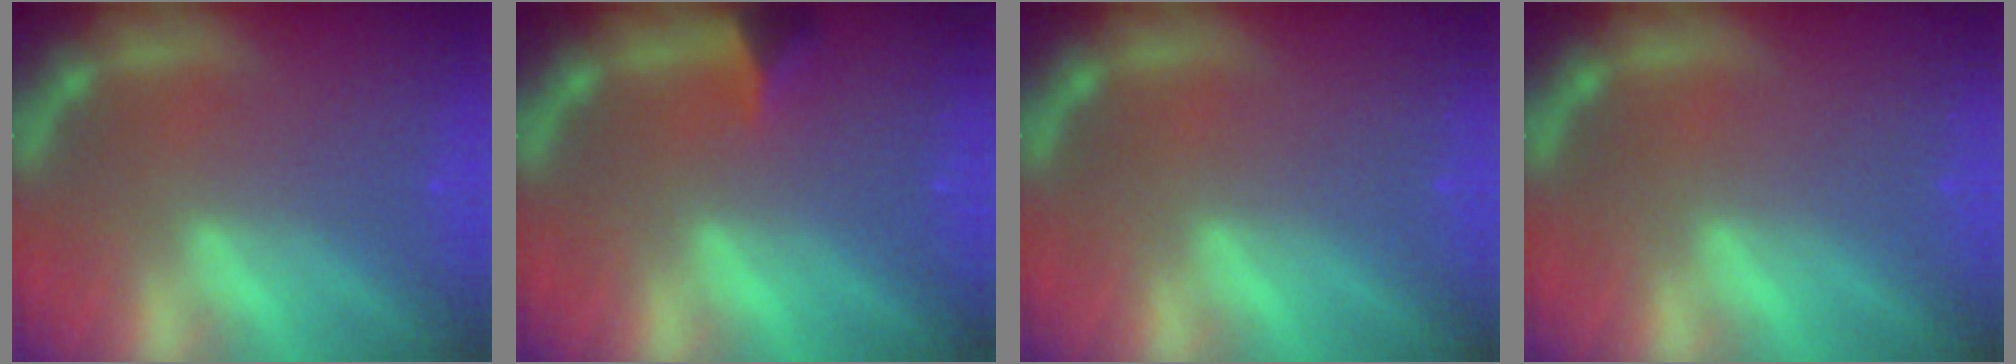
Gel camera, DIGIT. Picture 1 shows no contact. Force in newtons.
{"total": 1.9}
{"total": 0.0}
{"total": 0.0}